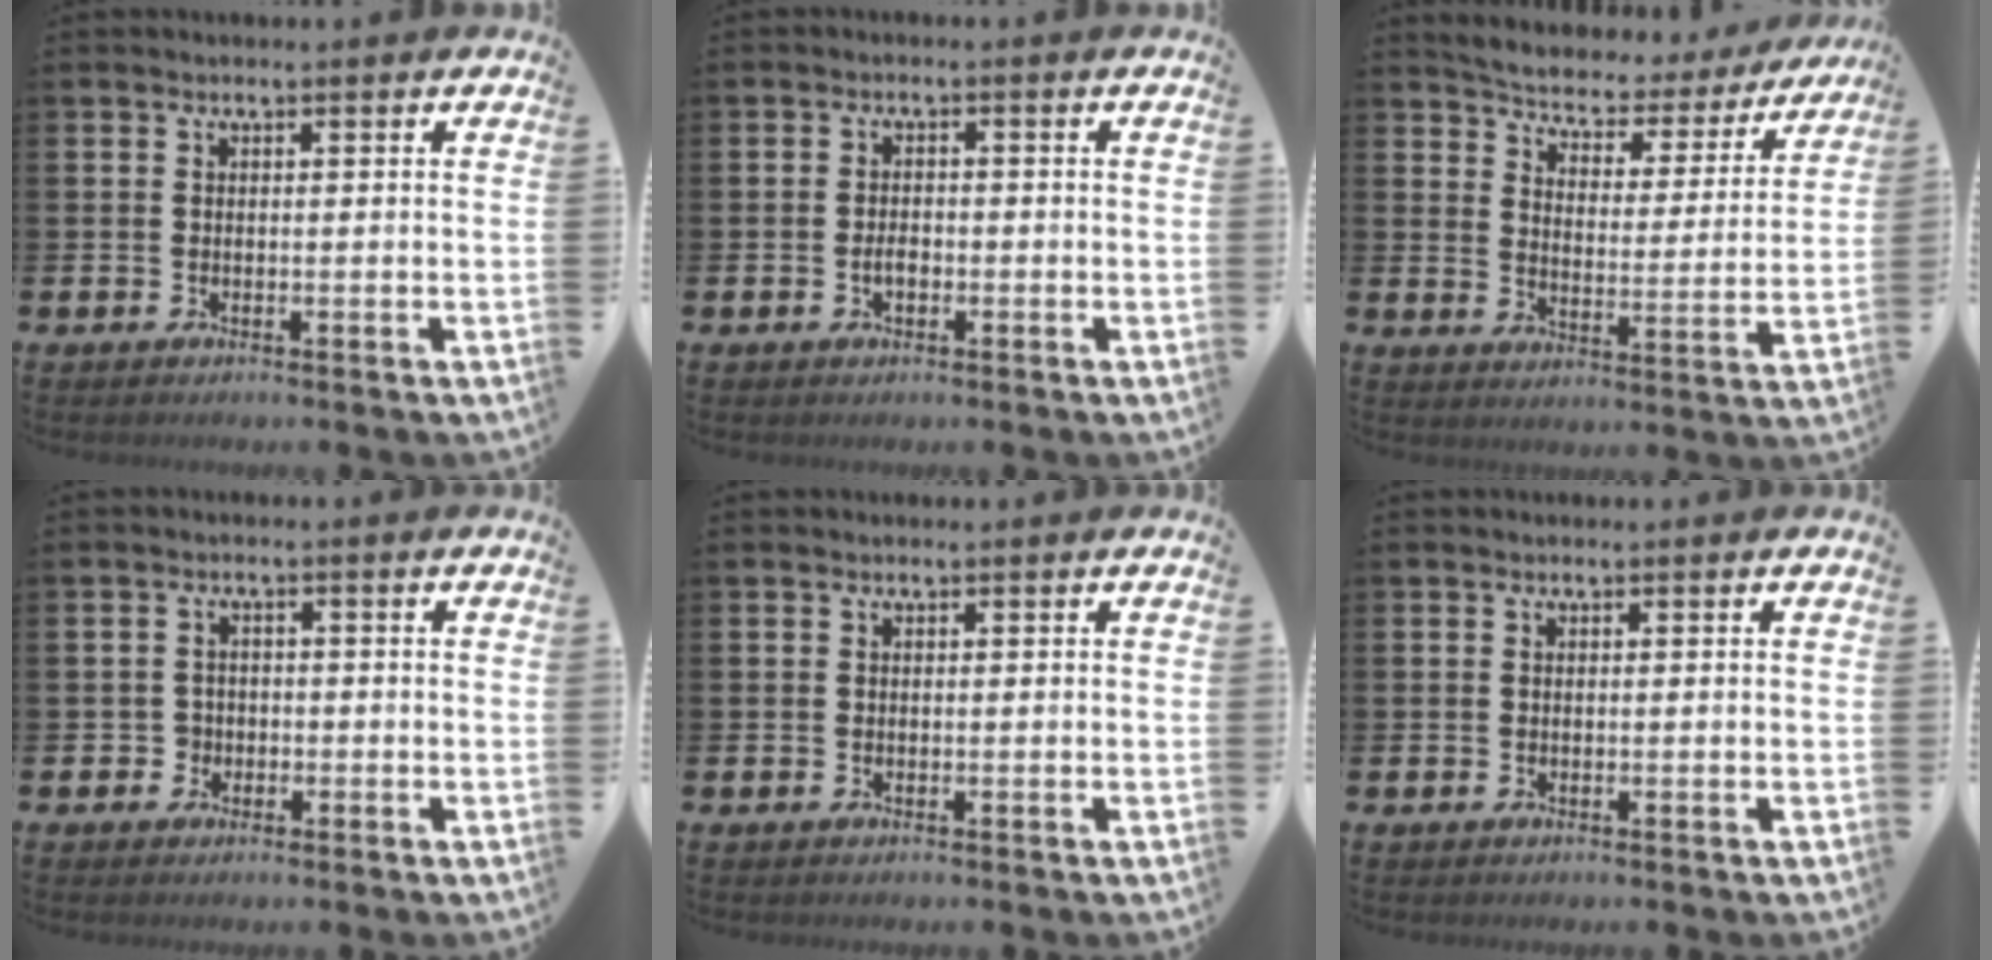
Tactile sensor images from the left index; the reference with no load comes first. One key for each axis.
{"total": 1.9, "fx": -0.5, "fy": 1.1, "fz": 1.4, "tx": -0.022, "ty": 0.001, "tz": -0.011}
{"total": 4.7, "fx": 4.4, "fy": 1.4, "fz": 0.5, "tx": -0.039, "ty": -0.038, "tz": 0.069}
{"total": 3.0, "fx": -1.6, "fy": 2.5, "fz": 0.2, "tx": -0.018, "ty": 0.008, "tz": -0.037}
{"total": 0.0}
{"total": 0.0}